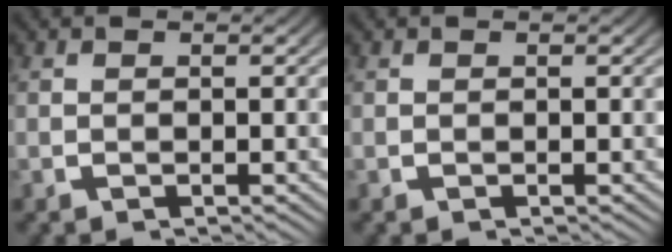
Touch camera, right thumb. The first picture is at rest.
{"total": 0.0}